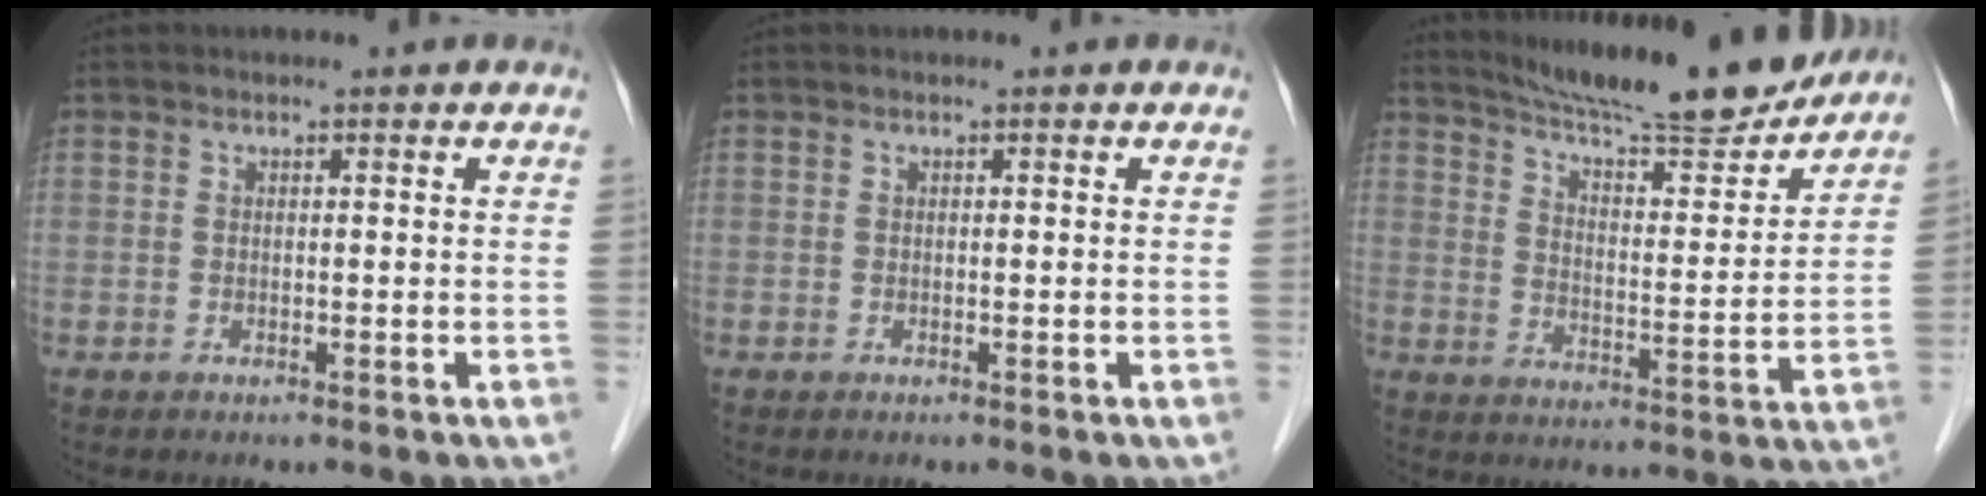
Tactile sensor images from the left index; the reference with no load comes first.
{"total": 0.0}
{"total": 17.8, "force": [16.3, 1.4, 7.0], "torque": [-0.112, -0.024, 0.235]}